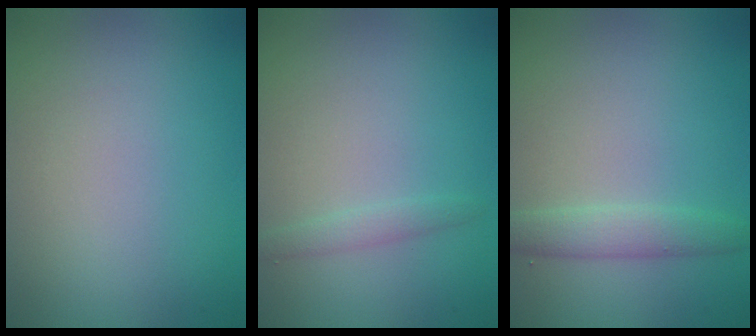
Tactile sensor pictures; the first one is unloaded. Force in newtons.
{"total": 1.1, "press": 1.1, "slide": 0.0}
{"total": 2.4, "press": 2.4, "slide": 0.1}